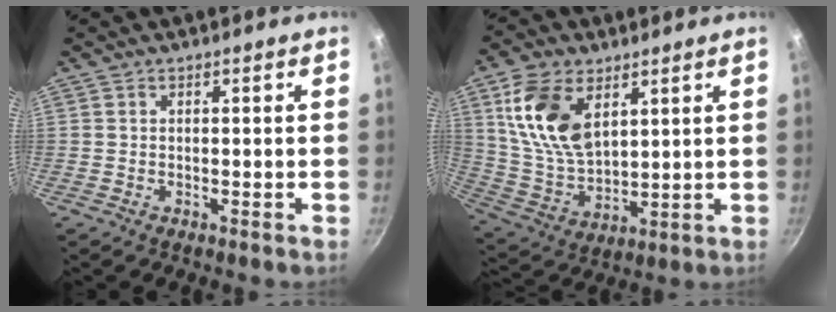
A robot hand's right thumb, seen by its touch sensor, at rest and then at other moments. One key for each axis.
{"total": 15.2, "fx": 6.1, "fy": 8.9, "fz": 10.7, "tx": -0.191, "ty": -0.025, "tz": 0.132}